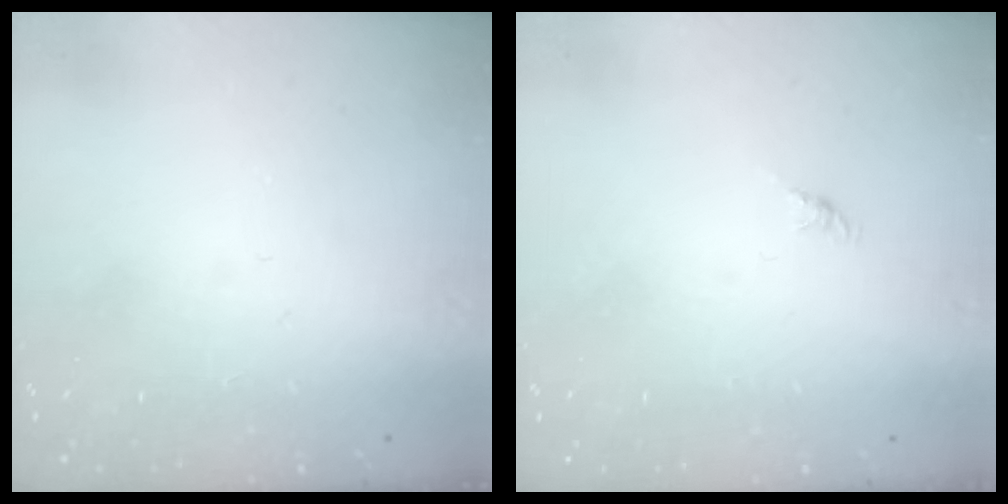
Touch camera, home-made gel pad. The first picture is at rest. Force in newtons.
{"total": 0.0}